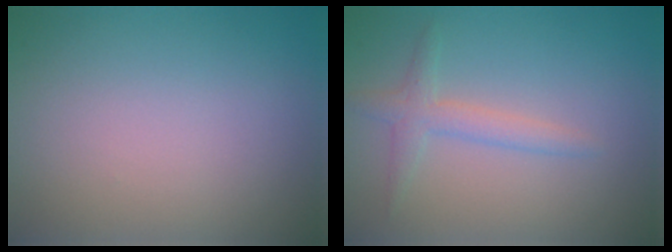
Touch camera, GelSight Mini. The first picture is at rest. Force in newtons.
{"total": 2.0, "press": 2.0, "slide": 0.1}